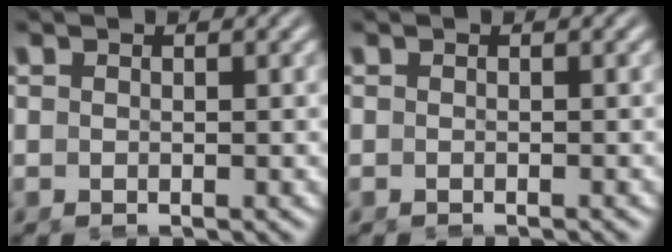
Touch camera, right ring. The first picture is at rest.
{"total": 0.7, "force": [-0.6, -0.4, 0.2], "torque": [-0.001, -0.002, -0.006]}